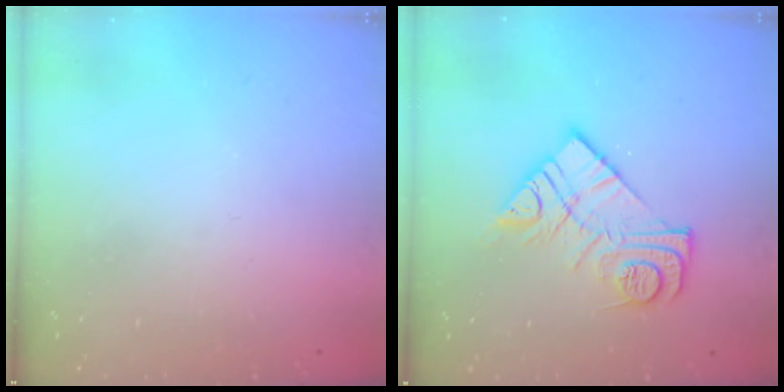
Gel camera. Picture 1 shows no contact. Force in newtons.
{"total": 13.2, "press": 13.2, "slide": 0.9}